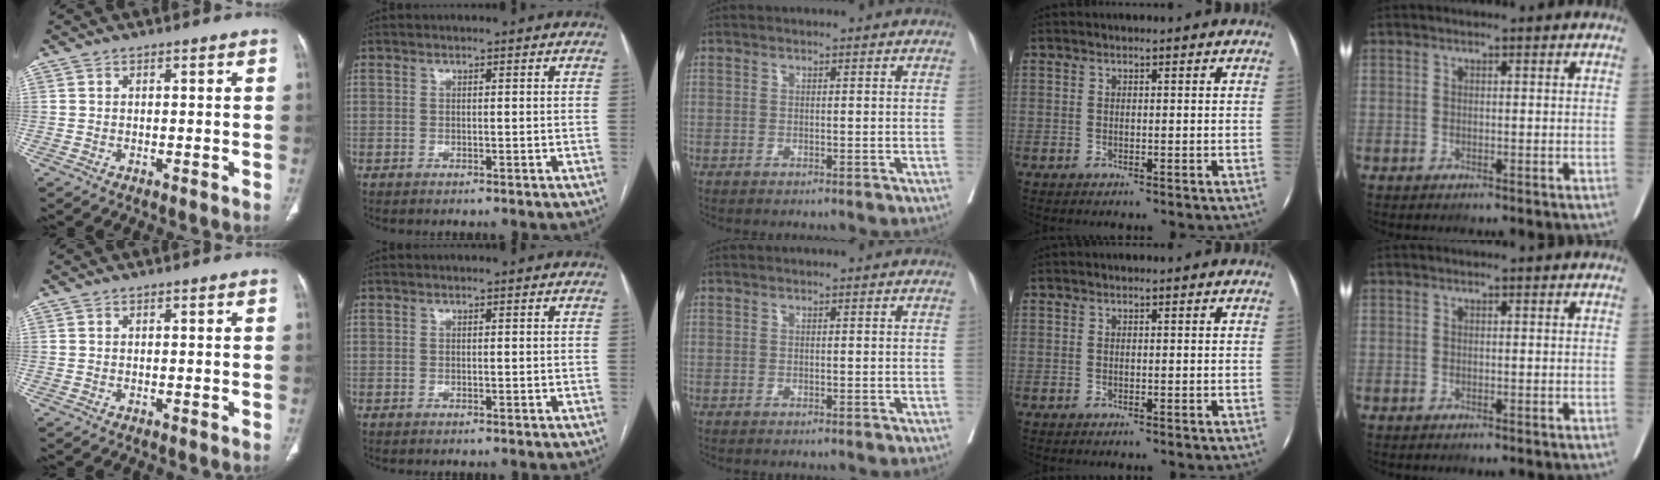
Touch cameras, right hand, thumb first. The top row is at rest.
{}